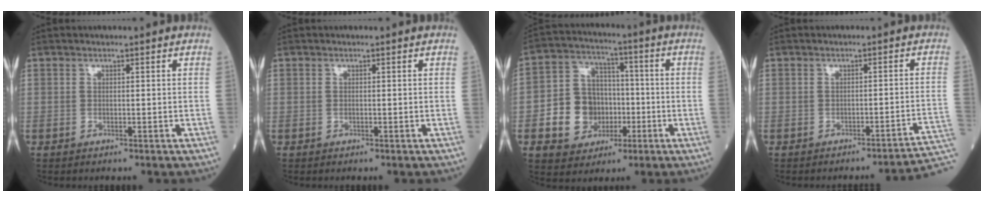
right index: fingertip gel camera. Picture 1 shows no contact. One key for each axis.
{"total": 0.0}
{"total": 10.4, "fx": -2.5, "fy": 8.9, "fz": 4.7, "tx": -0.099, "ty": 0.030, "tz": -0.038}
{"total": 7.1, "fx": -6.4, "fy": -1.3, "fz": 2.8, "tx": -0.006, "ty": 0.007, "tz": -0.074}